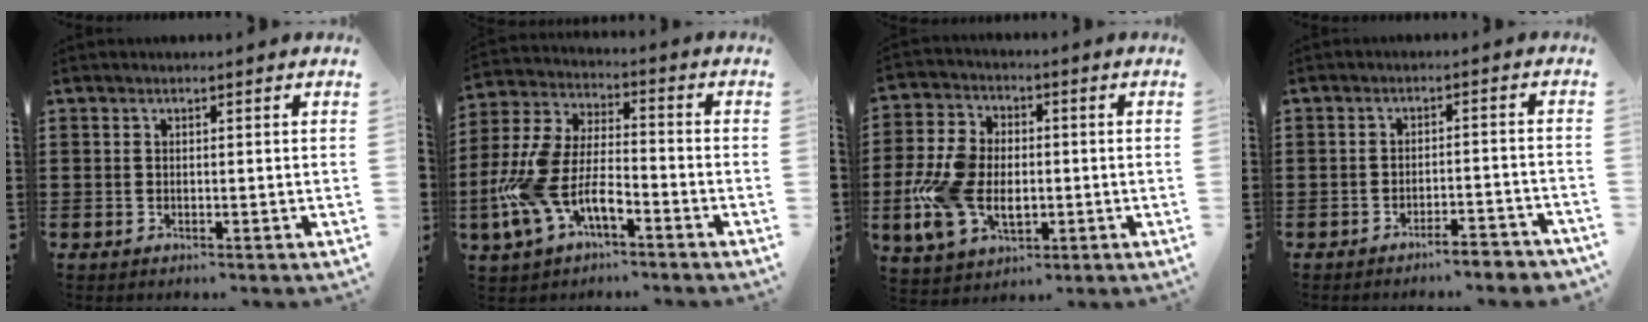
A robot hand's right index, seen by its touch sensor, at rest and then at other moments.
{"total": 9.5, "force": [-4.2, 4.4, 7.3], "torque": [-0.198, -0.013, -0.089]}
{"total": 9.5, "force": [-2.0, 6.4, 6.7], "torque": [-0.169, 0.004, -0.039]}
{"total": 3.4, "force": [-3.2, -0.2, 1.3], "torque": [-0.023, -0.003, -0.064]}